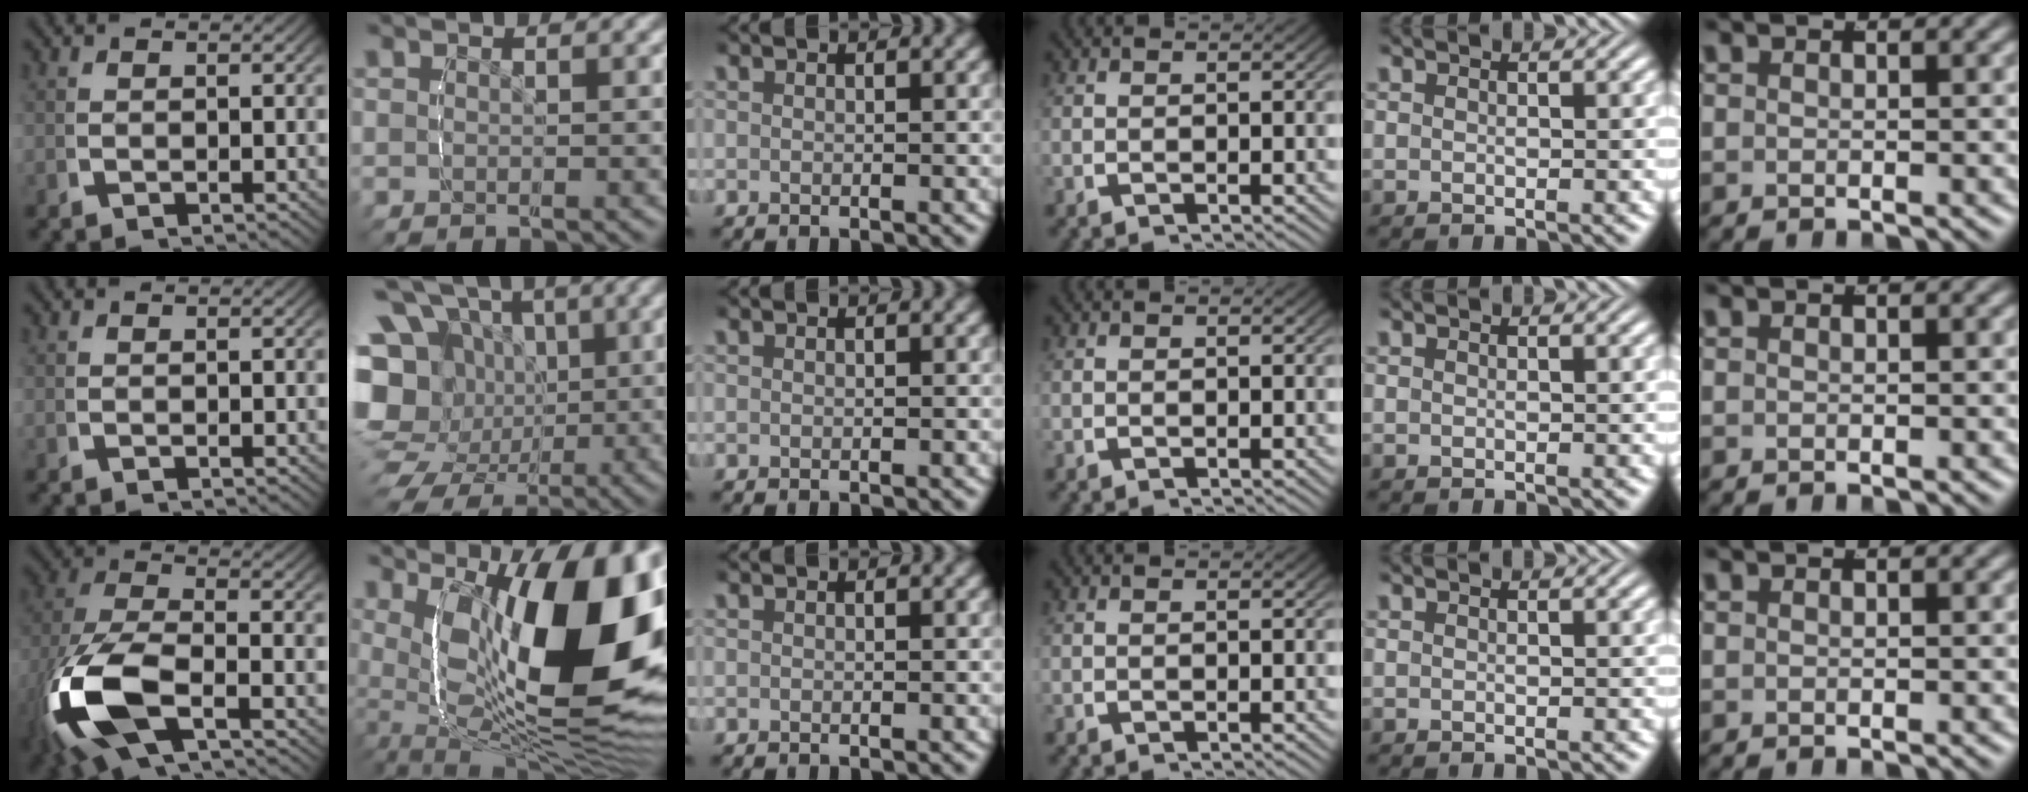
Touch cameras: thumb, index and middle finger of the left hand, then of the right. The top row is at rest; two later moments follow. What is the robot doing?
{"motion": "grasp_and_lifting", "object": "scissors"}